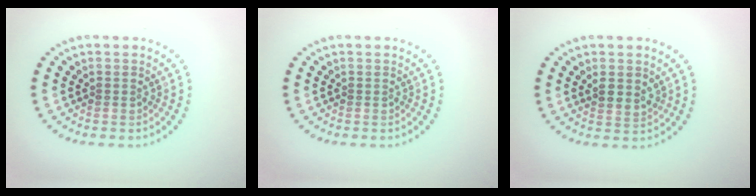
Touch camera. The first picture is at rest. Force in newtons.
{"total": 0.0}
{"total": 2.0, "press": 1.8, "slide": 0.8}